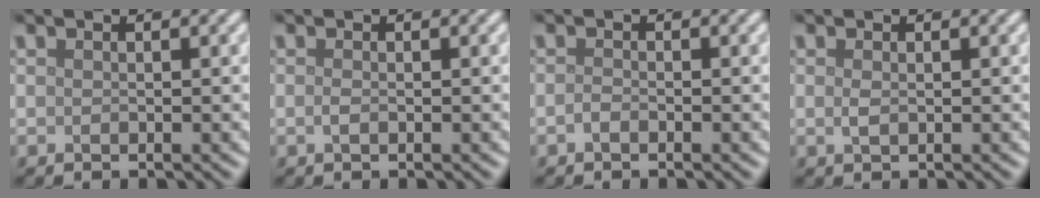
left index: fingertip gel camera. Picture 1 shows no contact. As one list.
[{"total": 0.6, "force": [-0.2, 0.3, 0.5], "torque": [-0.014, -0.002, -0.003]}, {"total": 0.7, "force": [-0.4, 0.3, 0.4], "torque": [-0.010, 0.000, -0.010]}, {"total": 0.8, "force": [0.1, 0.4, 0.7], "torque": [-0.017, 0.000, 0.002]}]